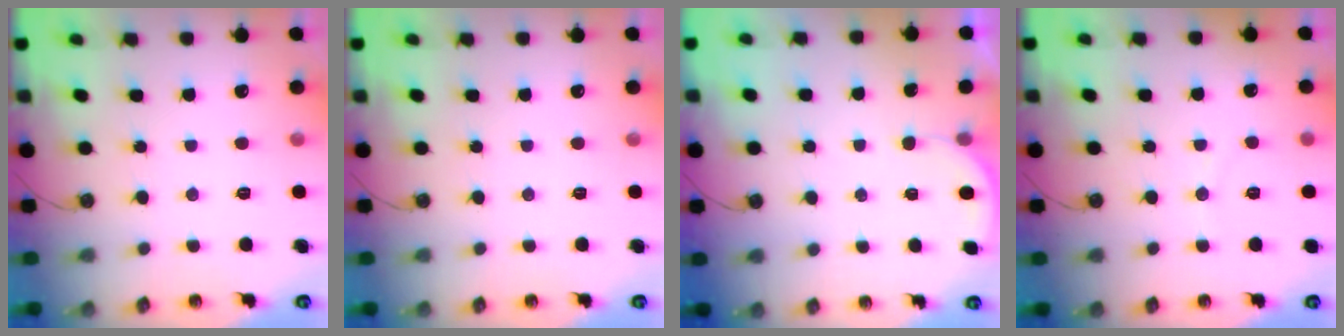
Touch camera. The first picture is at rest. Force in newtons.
{"total": 0.0}
{"total": 2.6, "press": 2.6, "slide": 0.2}
{"total": 2.5, "press": 2.5, "slide": 0.3}